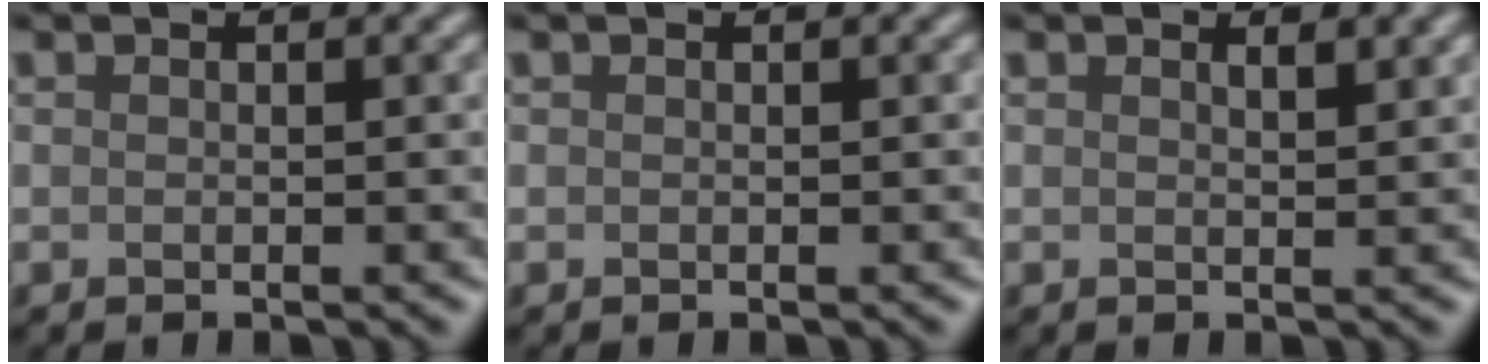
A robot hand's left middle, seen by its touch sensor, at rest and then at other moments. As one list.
[{"total": 0.0}, {"total": 1.1, "force": [0.8, 0.3, 0.7], "torque": [-0.009, -0.001, 0.013]}]